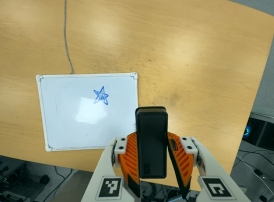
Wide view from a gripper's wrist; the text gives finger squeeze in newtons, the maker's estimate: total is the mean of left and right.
{"total": 4.1, "left": 3.4, "right": 4.9}